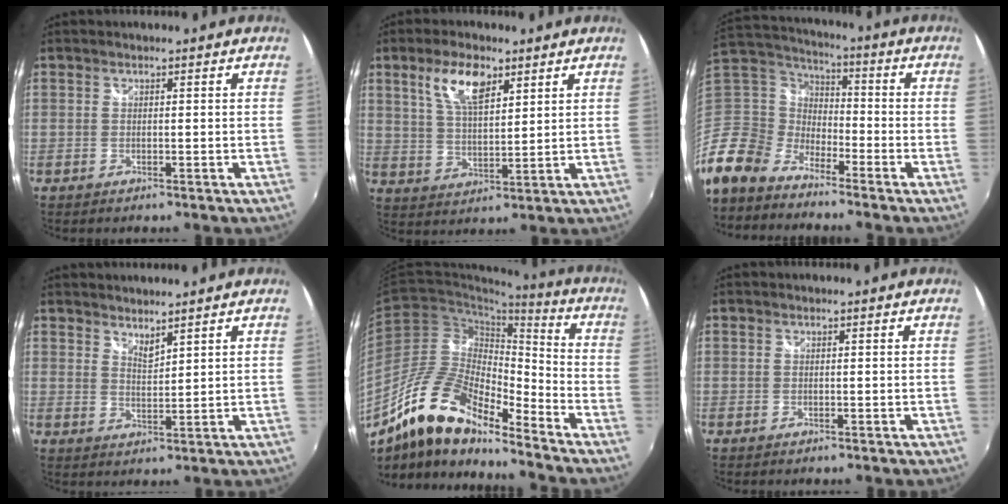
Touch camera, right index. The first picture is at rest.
{"total": 8.5, "force": [4.7, 3.4, 6.2], "torque": [-0.120, 0.011, 0.091]}
{"total": 13.9, "force": [-10.0, 8.7, 4.0], "torque": [-0.129, 0.021, -0.218]}
{"total": 3.2, "force": [2.9, 0.4, 1.1], "torque": [-0.017, -0.002, 0.050]}
{"total": 16.2, "force": [-12.4, 4.5, 9.4], "torque": [-0.171, -0.002, -0.240]}
{"total": 0.0}